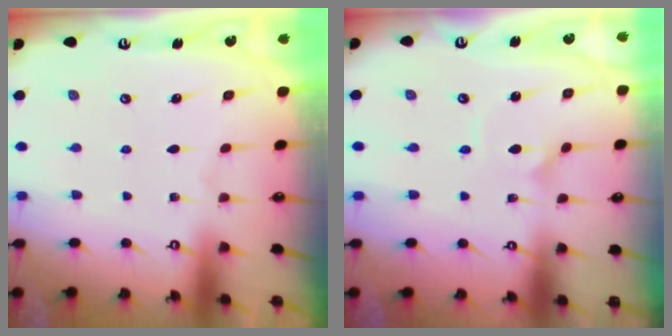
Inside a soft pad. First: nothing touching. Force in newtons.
{"total": 2.4, "press": 2.4, "slide": 0.1}